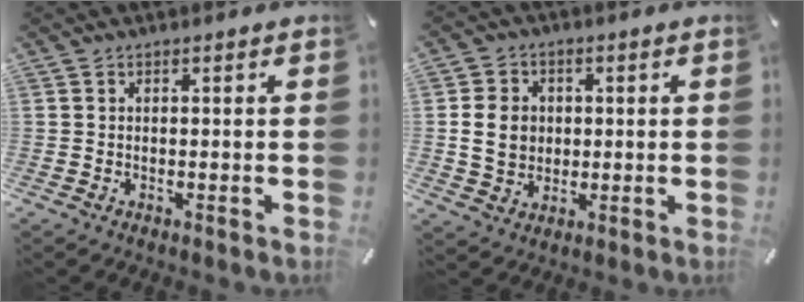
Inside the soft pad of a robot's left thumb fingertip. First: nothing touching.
{"total": 7.6, "force": [0.3, 6.8, 3.5], "torque": [-0.073, 0.008, 0.005]}